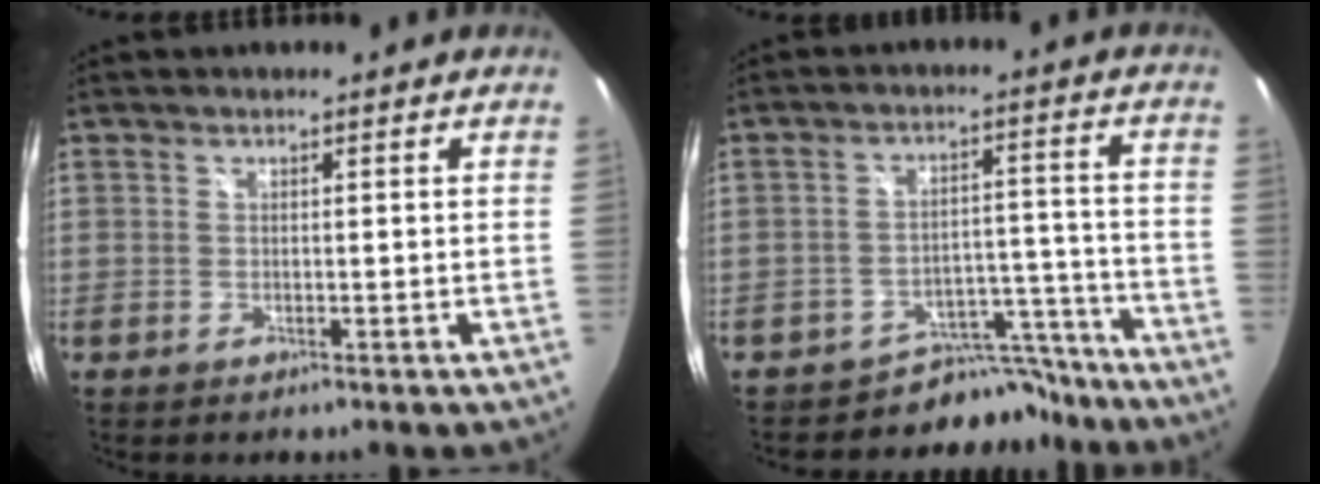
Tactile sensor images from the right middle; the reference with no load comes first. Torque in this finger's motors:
{"motor_torque": [0.01, -0.12, 0.00, -0.01]}